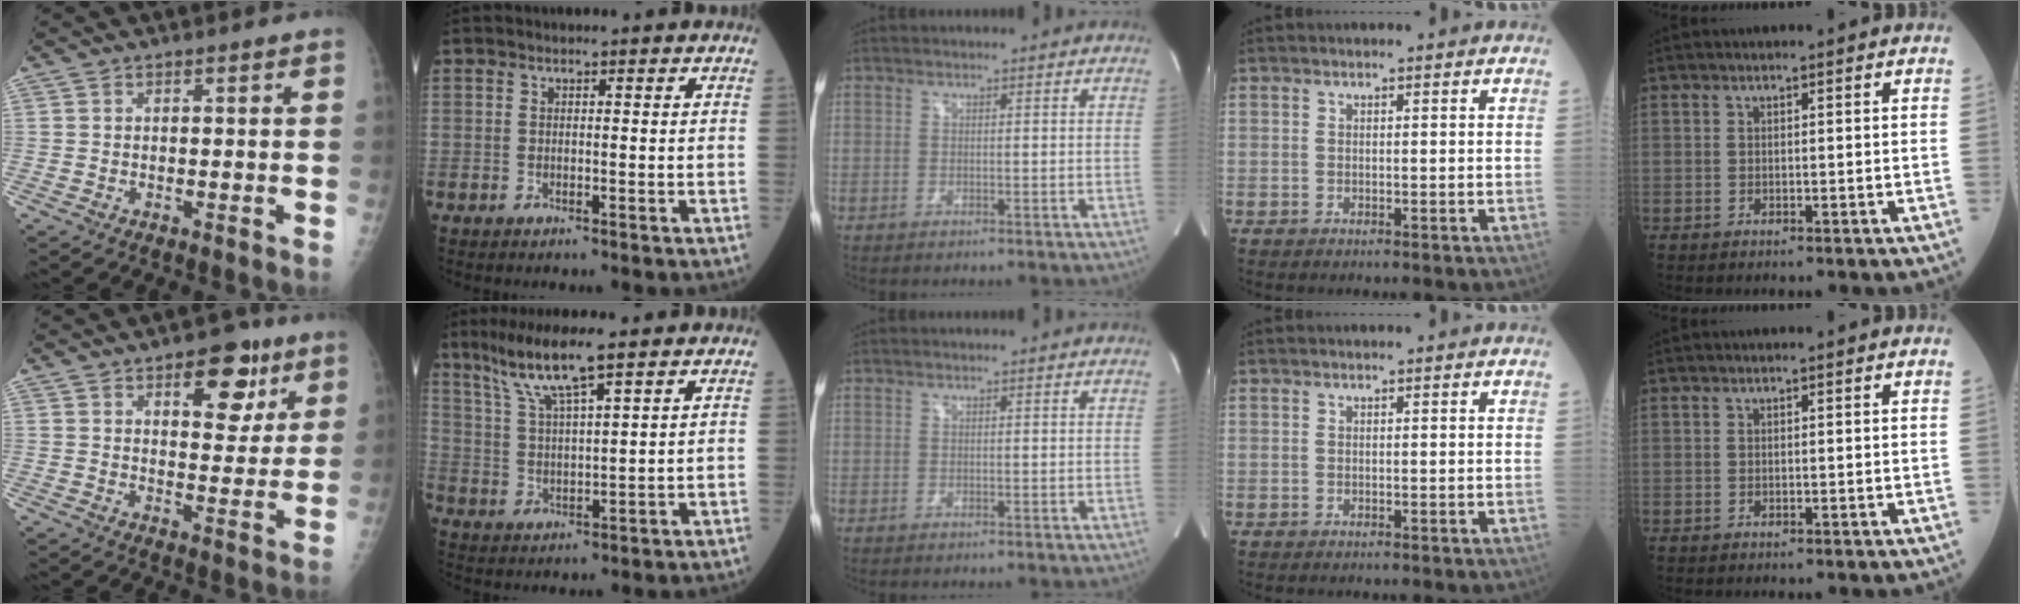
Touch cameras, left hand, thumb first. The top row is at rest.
{"thumb": {"total": 10.3, "force": [5.3, 5.5, 7.0], "torque": [-0.055, -0.022, 0.070]}, "index": {"total": 8.2, "force": [5.8, 0.0, 5.8], "torque": [-0.118, 0.006, 0.113]}}